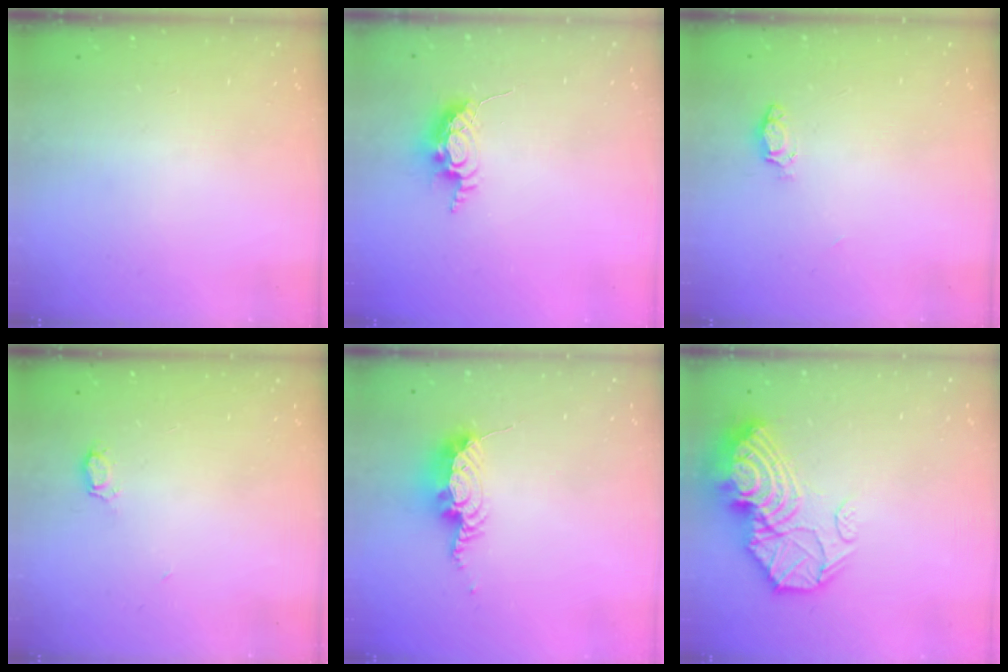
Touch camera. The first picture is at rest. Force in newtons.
{"total": 7.2, "press": 7.1, "slide": 0.5}
{"total": 3.3, "press": 3.3, "slide": 0.4}
{"total": 3.1, "press": 3.1, "slide": 0.4}
{"total": 9.0, "press": 8.9, "slide": 1.0}
{"total": 18.3, "press": 18.2, "slide": 2.0}